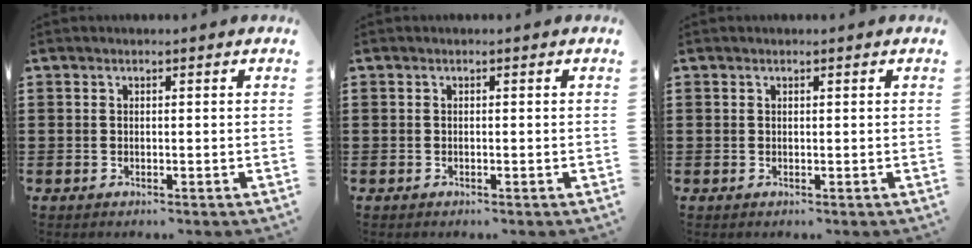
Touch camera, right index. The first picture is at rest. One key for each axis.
{"total": 0.0}
{"total": 0.0}